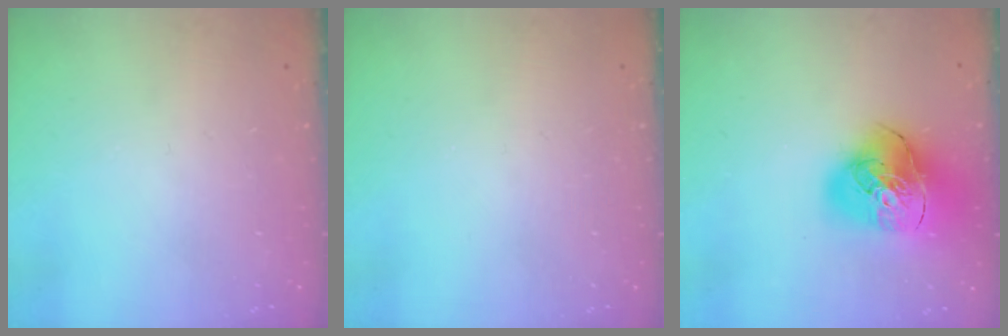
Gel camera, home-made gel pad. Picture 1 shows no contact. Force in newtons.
{"total": 0.0}
{"total": 20.4, "press": 20.2, "slide": 2.5}